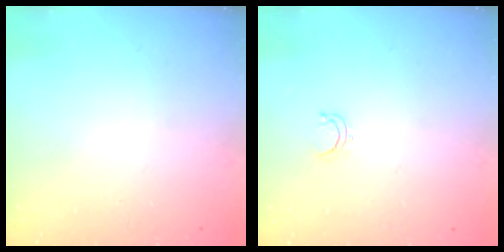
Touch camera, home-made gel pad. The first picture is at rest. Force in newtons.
{"total": 2.8, "press": 2.8, "slide": 0.2}